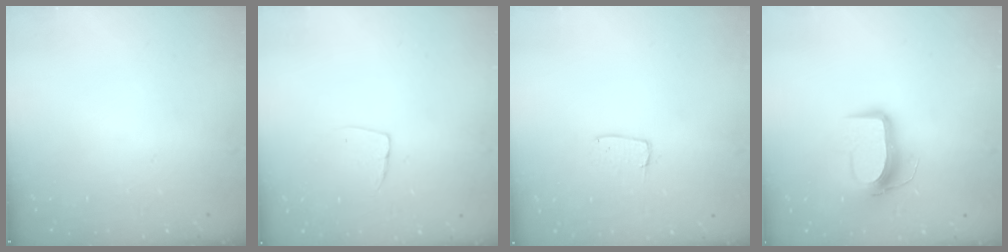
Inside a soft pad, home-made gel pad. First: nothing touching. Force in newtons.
{"total": 5.0, "press": 5.0, "slide": 0.3}
{"total": 4.0, "press": 4.0, "slide": 0.3}
{"total": 11.1, "press": 11.0, "slide": 1.0}